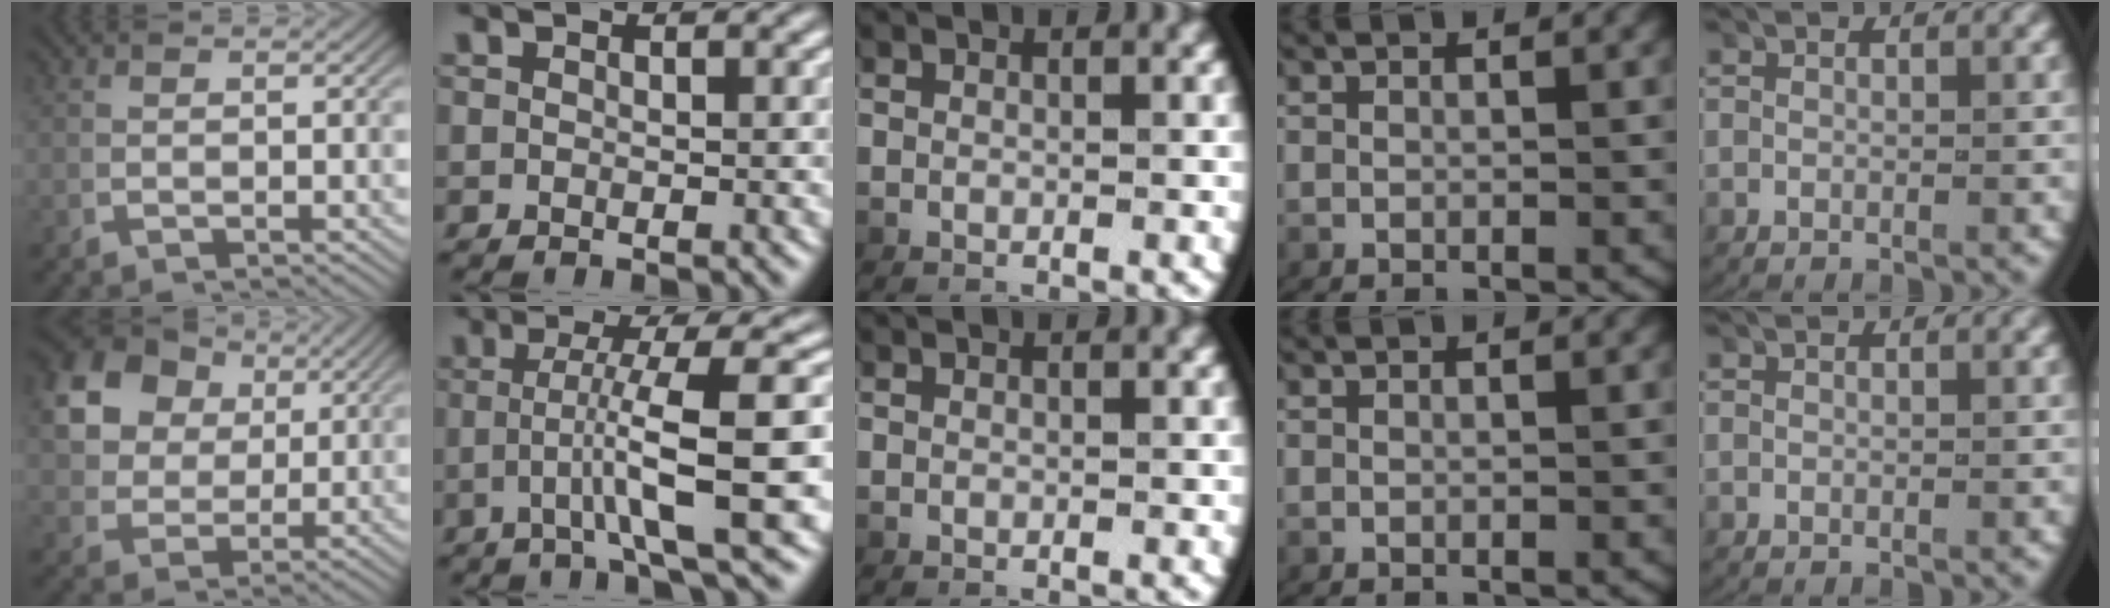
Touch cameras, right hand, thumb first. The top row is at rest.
{"thumb": {"total": 11.6, "force": [3.9, 8.9, 6.3], "torque": [-0.152, -0.013, 0.073]}, "index": {"total": 6.9, "force": [-0.9, 0.1, 6.9], "torque": [-0.101, -0.010, -0.005]}}